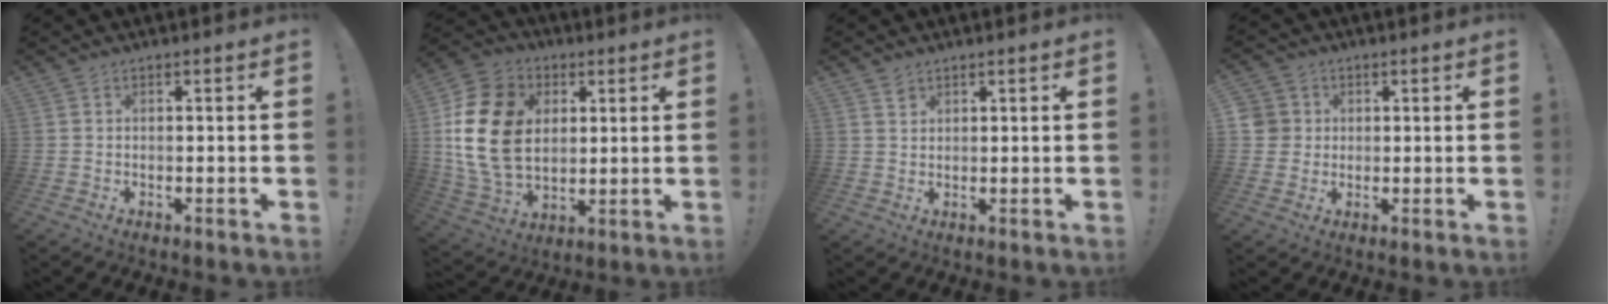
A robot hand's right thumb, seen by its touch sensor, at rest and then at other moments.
{"total": 21.2, "force": [3.1, 16.1, 13.5], "torque": [-0.252, 0.001, 0.065]}
{"total": 1.8, "force": [1.5, 1.0, 0.4], "torque": [0.004, -0.010, 0.026]}
{"total": 5.1, "force": [0.8, 4.9, 1.0], "torque": [-0.018, -0.003, 0.014]}